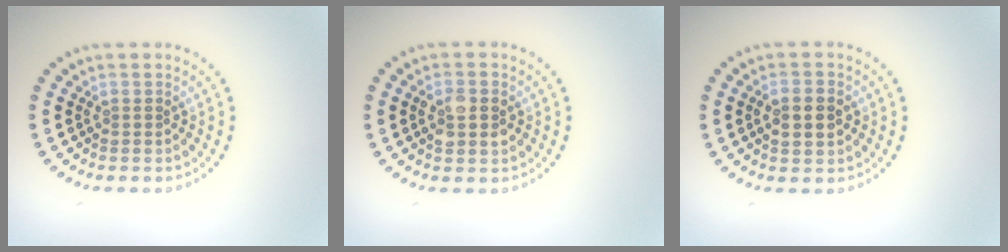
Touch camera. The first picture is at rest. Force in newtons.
{"total": 2.7, "press": 2.7, "slide": 0.2}
{"total": 2.9, "press": 2.9, "slide": 0.1}